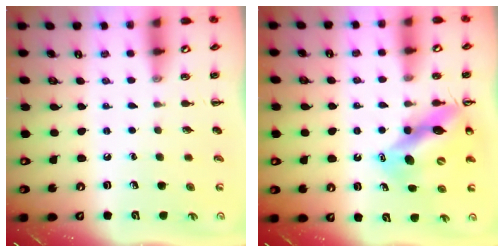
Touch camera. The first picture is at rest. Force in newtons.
{"total": 12.8, "press": 12.2, "slide": 3.9}